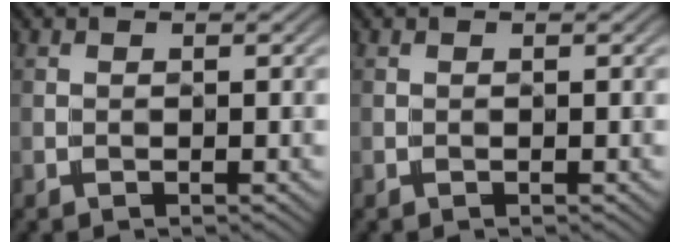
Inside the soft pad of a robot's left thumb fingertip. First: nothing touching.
{"total": 0.0}